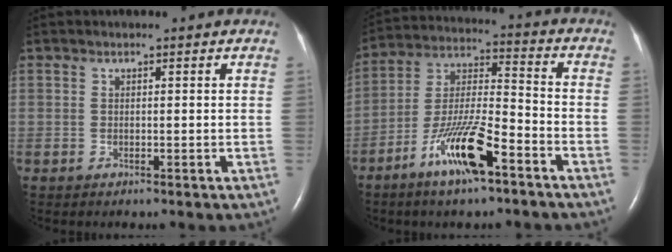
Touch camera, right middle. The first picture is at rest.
{"total": 12.6, "force": [-7.2, 2.1, 10.1], "torque": [-0.203, -0.007, -0.134]}